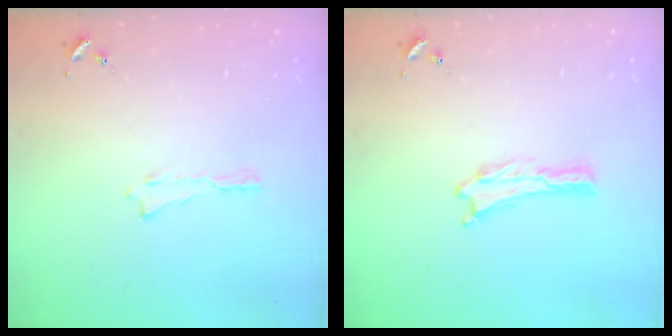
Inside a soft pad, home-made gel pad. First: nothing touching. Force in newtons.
{"total": 0.0}